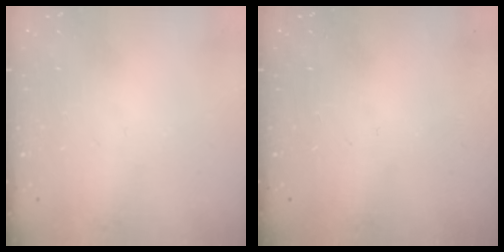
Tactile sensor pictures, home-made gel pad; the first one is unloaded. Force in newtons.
{"total": 0.0}